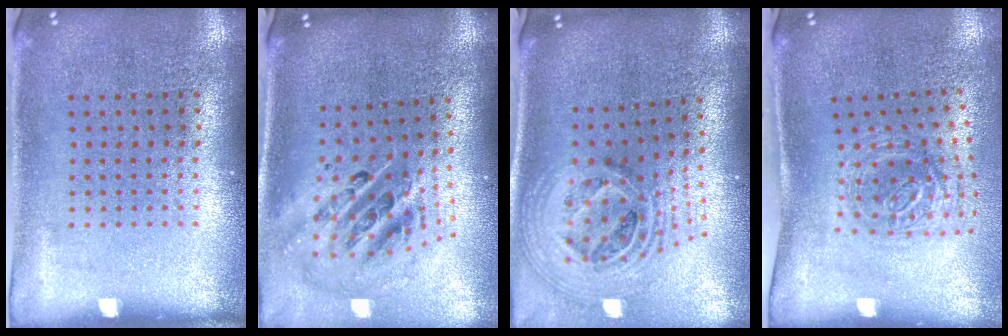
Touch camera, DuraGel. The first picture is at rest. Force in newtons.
{"total": 2.7, "press": 1.8, "slide": 2.0}
{"total": 2.6, "press": 1.8, "slide": 1.9}
{"total": 1.2, "press": 1.1, "slide": 0.6}